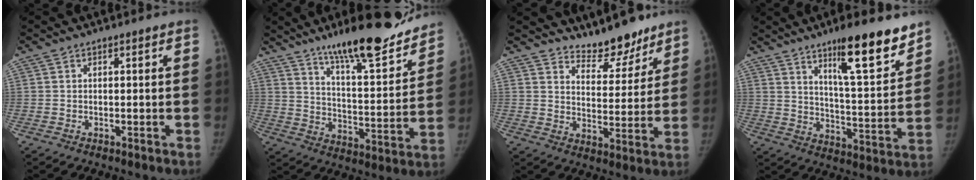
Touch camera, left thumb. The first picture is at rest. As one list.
[{"total": 20.1, "force": [15.4, 4.4, 12.2], "torque": [-0.148, -0.092, 0.246]}, {"total": 9.3, "force": [8.3, 3.4, 2.4], "torque": [0.002, -0.062, 0.135]}, {"total": 16.4, "force": [11.1, 3.2, 11.6], "torque": [-0.145, -0.075, 0.178]}]